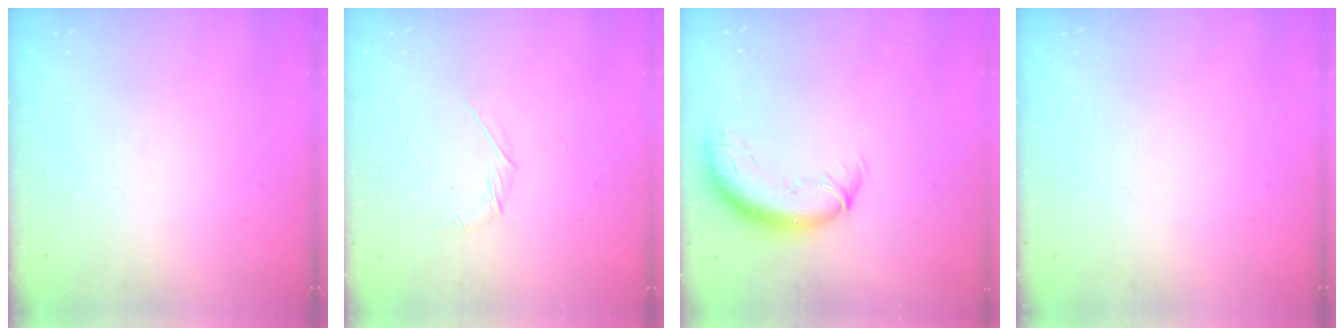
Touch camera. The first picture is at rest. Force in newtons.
{"total": 4.3, "press": 4.1, "slide": 1.1}
{"total": 11.5, "press": 11.2, "slide": 2.8}
{"total": 0.0}